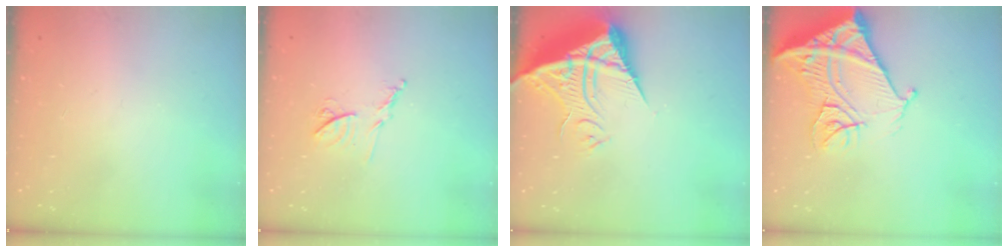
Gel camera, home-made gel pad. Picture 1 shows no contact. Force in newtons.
{"total": 8.7, "press": 8.7, "slide": 0.4}
{"total": 13.9, "press": 13.9, "slide": 1.3}
{"total": 17.6, "press": 17.4, "slide": 2.1}